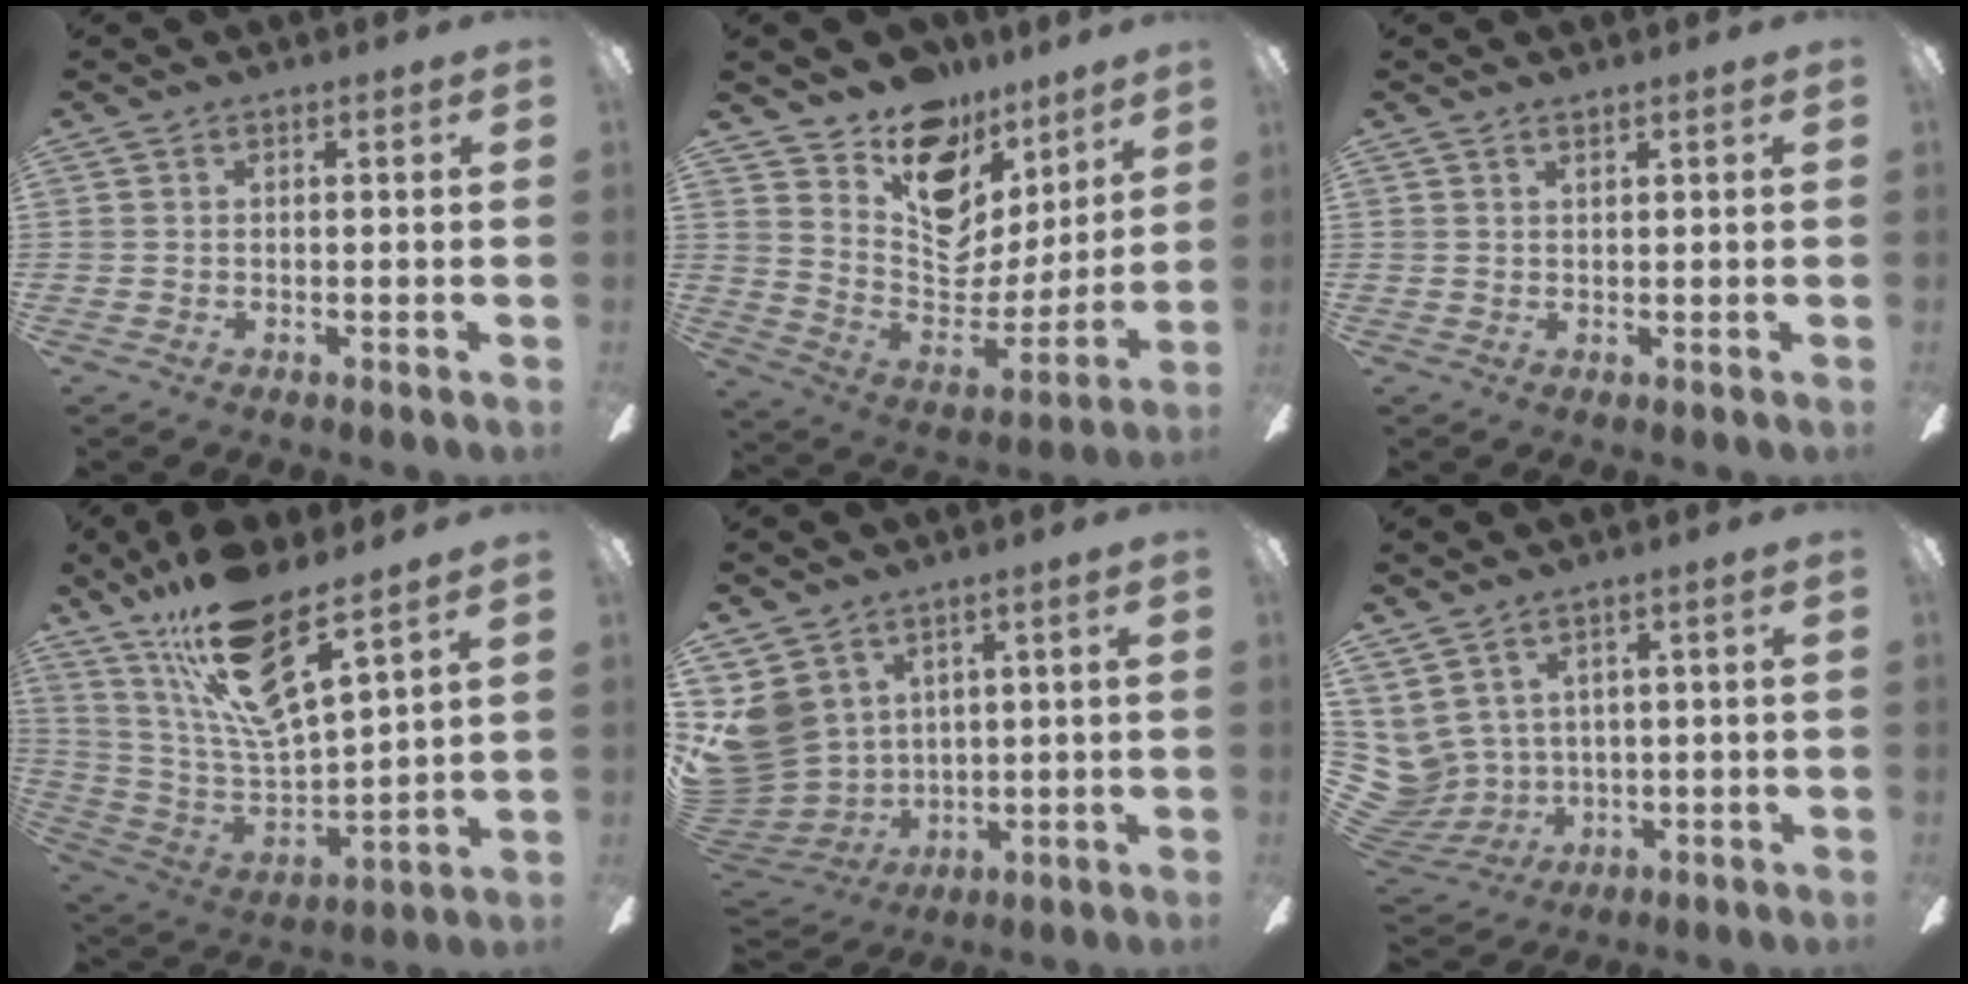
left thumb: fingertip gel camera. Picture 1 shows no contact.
{"total": 14.6, "force": [10.0, 9.2, 5.4], "torque": [-0.087, -0.087, 0.181]}
{"total": 0.8, "force": [0.7, 0.1, 0.3], "torque": [-0.007, 0.000, 0.014]}
{"total": 20.5, "force": [13.8, 5.9, 14.0], "torque": [-0.267, -0.075, 0.237]}
{"total": 10.6, "force": [4.3, 9.1, 3.3], "torque": [-0.123, -0.027, 0.089]}
{"total": 6.9, "force": [3.0, 6.0, 1.7], "torque": [-0.086, -0.025, 0.064]}